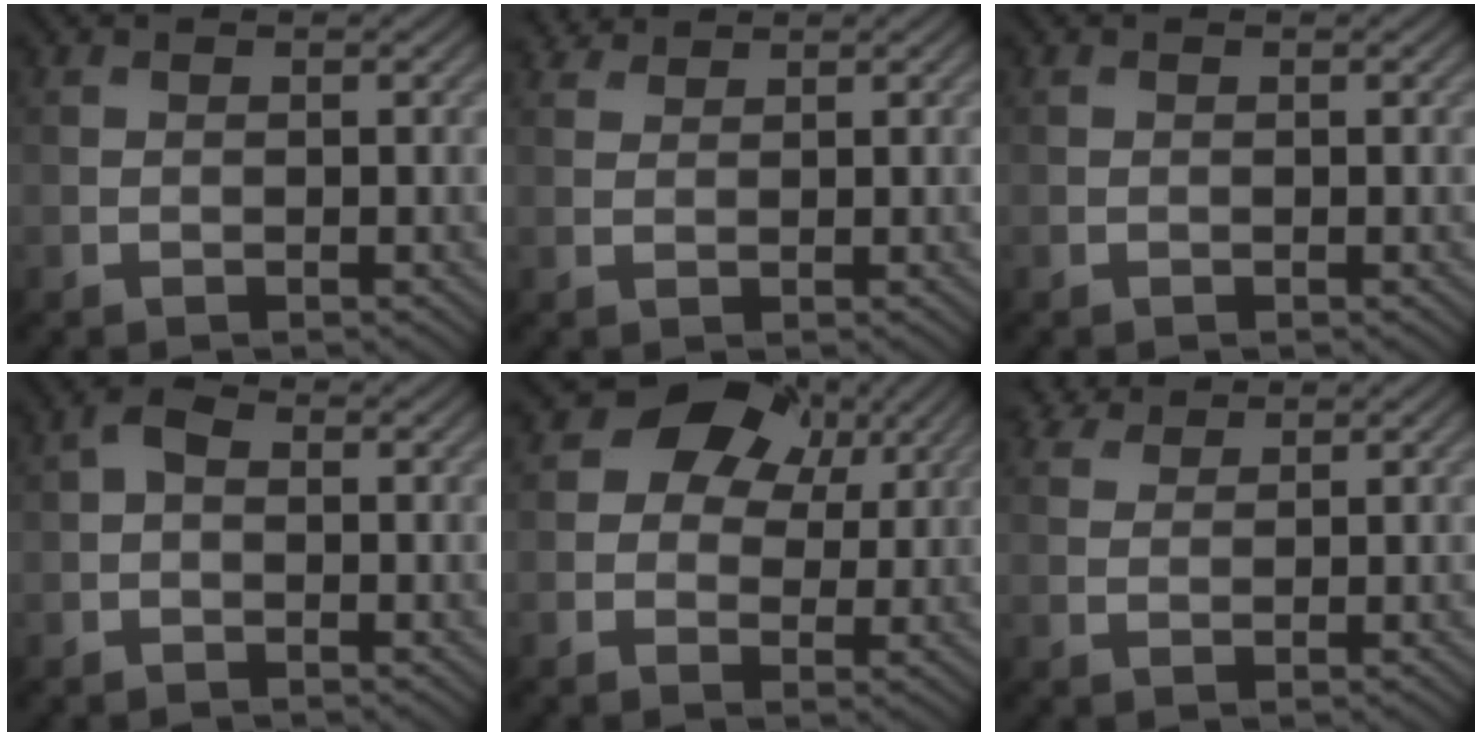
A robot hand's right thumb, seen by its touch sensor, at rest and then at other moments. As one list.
[{"total": 1.7, "force": [1.6, 0.5, 0.2], "torque": [-0.011, 0.007, 0.033]}, {"total": 0.0}, {"total": 1.9, "force": [0.0, 1.3, 1.4], "torque": [-0.030, 0.010, -0.007]}, {"total": 9.0, "force": [3.8, 6.5, 4.9], "torque": [-0.101, 0.023, 0.050]}, {"total": 2.6, "force": [2.2, 1.0, 0.8], "torque": [-0.025, 0.010, 0.045]}]